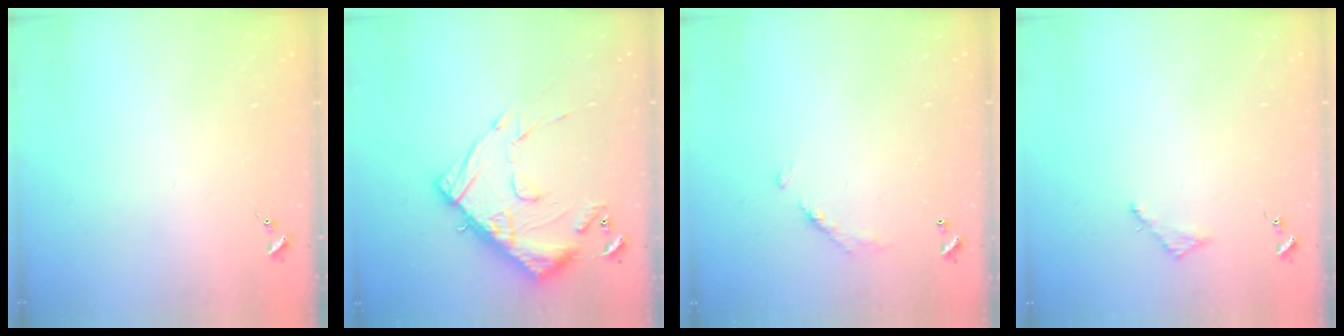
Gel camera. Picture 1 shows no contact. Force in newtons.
{"total": 16.6, "press": 16.6, "slide": 1.4}
{"total": 6.5, "press": 6.5, "slide": 0.4}
{"total": 2.8, "press": 2.7, "slide": 0.3}